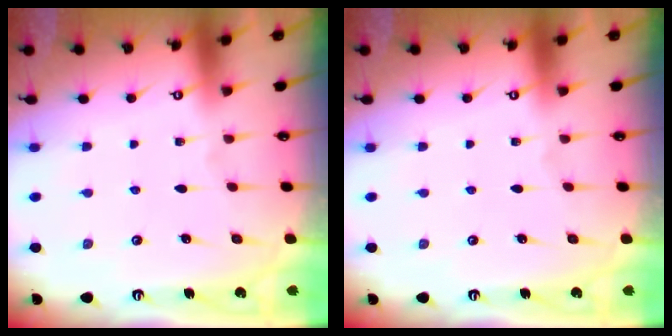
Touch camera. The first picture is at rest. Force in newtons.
{"total": 0.0}